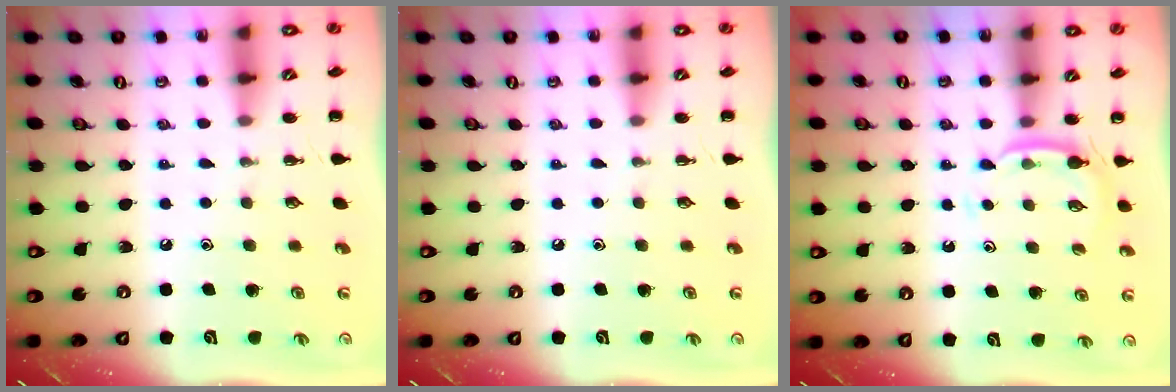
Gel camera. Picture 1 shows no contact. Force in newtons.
{"total": 0.0}
{"total": 4.9, "press": 4.7, "slide": 1.4}